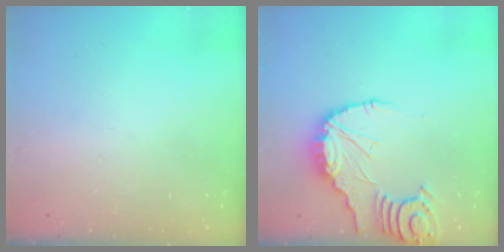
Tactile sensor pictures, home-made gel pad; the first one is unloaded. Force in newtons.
{"total": 9.4, "press": 9.4, "slide": 1.1}